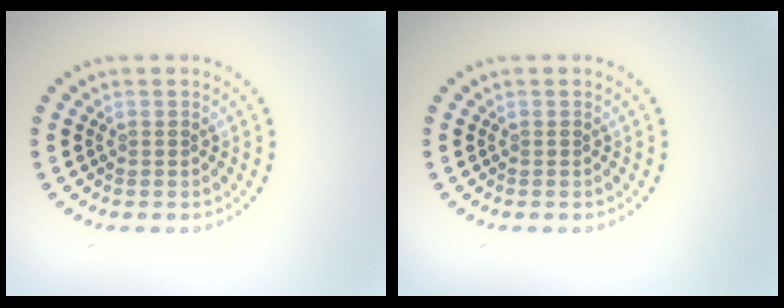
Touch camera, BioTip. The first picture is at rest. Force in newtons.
{"total": 0.0}